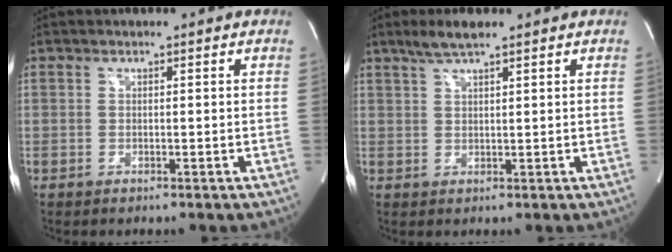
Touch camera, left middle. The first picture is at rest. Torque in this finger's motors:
{"motor_torque": [0.44, 0.04, -0.04, 0.04]}